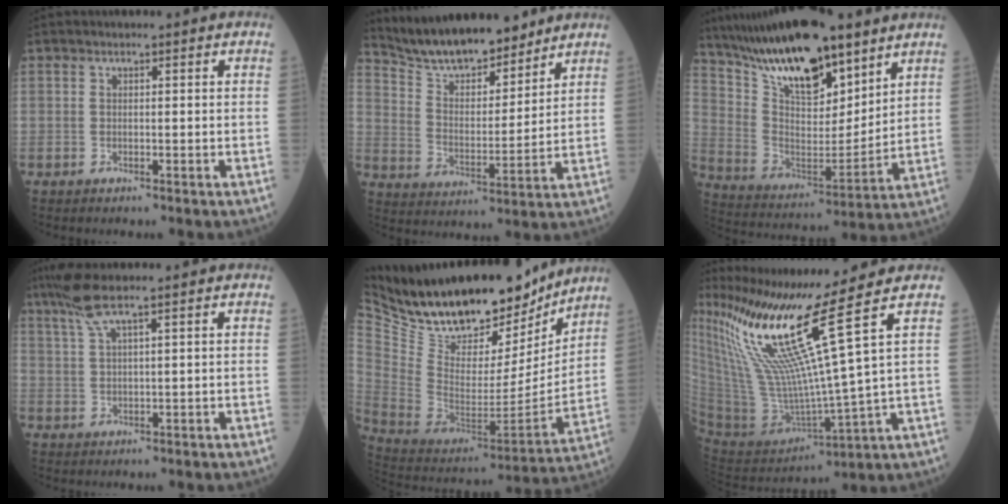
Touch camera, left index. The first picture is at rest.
{"total": 14.3, "force": [12.8, 3.3, 5.4], "torque": [-0.093, 0.002, 0.226]}
{"total": 19.6, "force": [14.3, 6.0, 11.9], "torque": [-0.221, 0.007, 0.263]}
{"total": 4.7, "force": [3.5, -0.5, 3.1], "torque": [-0.079, 0.008, 0.076]}
{"total": 26.3, "force": [21.7, 9.2, 11.6], "torque": [-0.220, -0.024, 0.345]}
{"total": 18.0, "force": [10.6, -3.0, 14.3], "torque": [-0.263, -0.028, 0.203]}